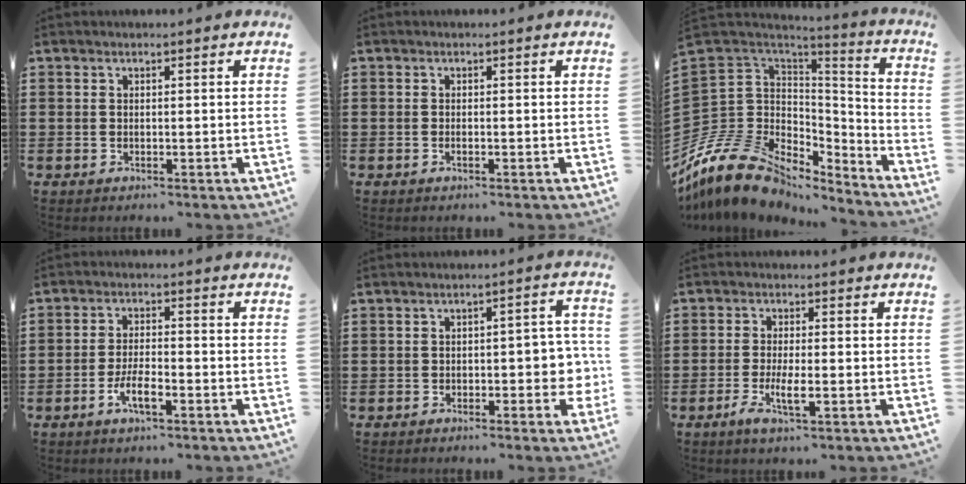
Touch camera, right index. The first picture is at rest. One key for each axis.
{"total": 0.6, "fx": -0.3, "fy": 0.1, "fz": 0.5, "tx": -0.010, "ty": -0.004, "tz": -0.004}
{"total": 14.0, "fx": -8.2, "fy": 9.3, "fz": 6.5, "tx": -0.186, "ty": 0.004, "tz": -0.157}
{"total": 4.6, "fx": -2.3, "fy": 1.3, "fz": 3.8, "tx": -0.075, "ty": 0.001, "tz": -0.046}
{"total": 4.6, "fx": -1.8, "fy": 2.1, "fz": 3.7, "tx": -0.047, "ty": 0.000, "tz": -0.038}
{"total": 4.2, "fx": -1.7, "fy": 0.8, "fz": 3.7, "tx": -0.082, "ty": -0.010, "tz": -0.036}